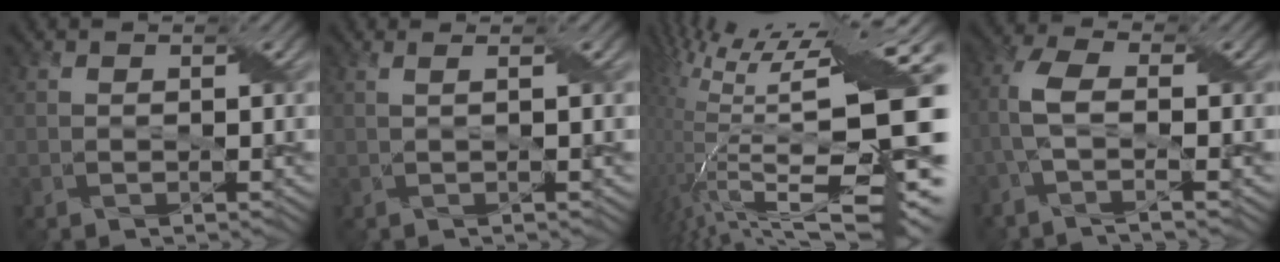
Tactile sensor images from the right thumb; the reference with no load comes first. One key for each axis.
{"total": 2.4, "fx": 0.3, "fy": 0.5, "fz": 2.3, "tx": -0.033, "ty": 0.010, "tz": -0.012}
{"total": 15.2, "fx": 0.0, "fy": 3.6, "fz": 14.8, "tx": -0.250, "ty": 0.013, "tz": 0.011}
{"total": 5.8, "fx": -1.3, "fy": 1.6, "fz": 5.5, "tx": -0.116, "ty": 0.007, "tz": -0.037}